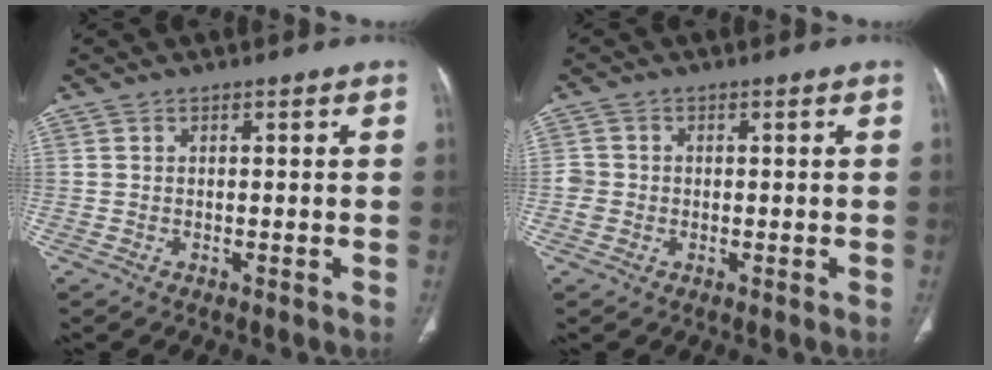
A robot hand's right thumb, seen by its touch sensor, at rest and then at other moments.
{"total": 2.5, "force": [-0.5, 2.3, 0.8], "torque": [-0.005, 0.009, -0.013]}